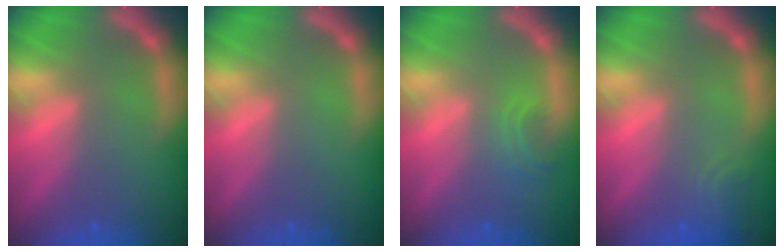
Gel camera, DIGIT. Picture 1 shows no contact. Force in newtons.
{"total": 0.0}
{"total": 1.9}
{"total": 2.4}